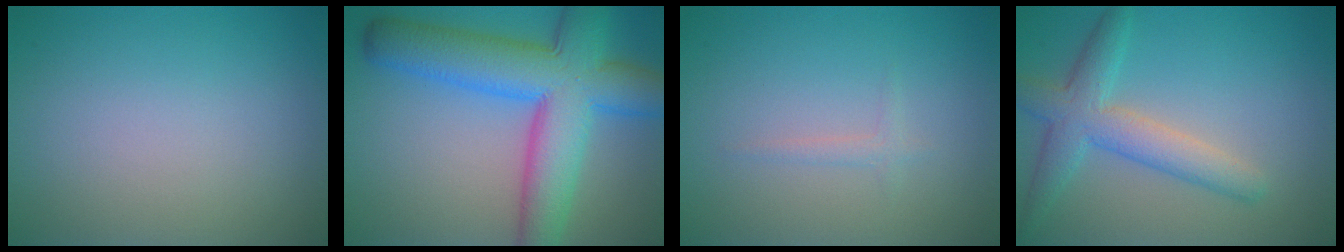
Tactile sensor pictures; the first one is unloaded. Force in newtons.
{"total": 10.8, "press": 10.7, "slide": 0.5}
{"total": 0.9, "press": 0.9, "slide": 0.1}
{"total": 4.5, "press": 4.5, "slide": 0.1}